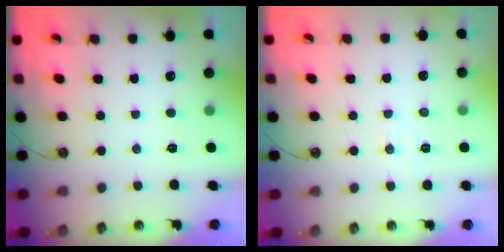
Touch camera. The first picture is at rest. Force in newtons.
{"total": 3.3, "press": 3.3, "slide": 0.6}